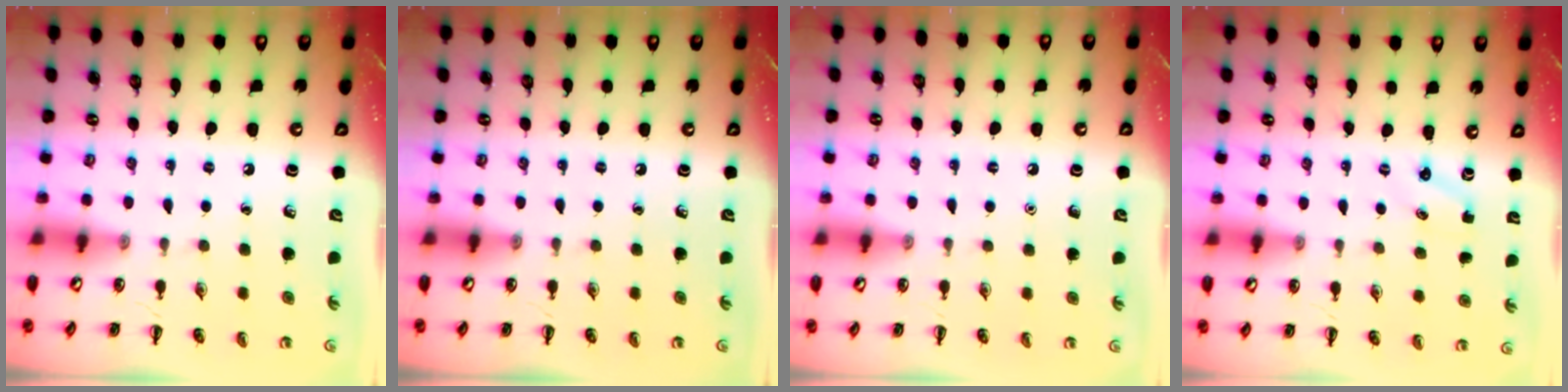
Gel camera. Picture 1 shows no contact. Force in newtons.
{"total": 0.0}
{"total": 1.6, "press": 1.6, "slide": 0.1}
{"total": 1.6, "press": 1.5, "slide": 0.5}